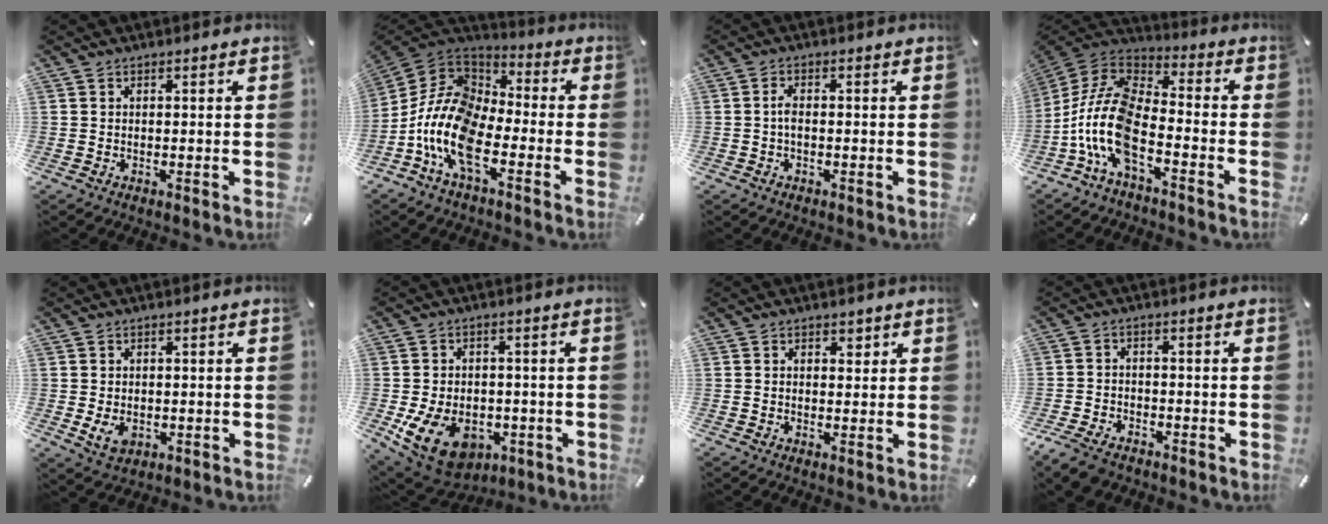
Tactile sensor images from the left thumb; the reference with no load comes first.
{"total": 14.7, "force": [-7.6, 7.5, 10.1], "torque": [-0.233, 0.012, -0.147]}
{"total": 2.2, "force": [-0.4, 0.9, 2.0], "torque": [-0.046, 0.000, -0.011]}
{"total": 15.3, "force": [-6.8, 7.2, 11.7], "torque": [-0.269, -0.002, -0.130]}
{"total": 3.9, "force": [-0.5, 3.0, 2.4], "torque": [-0.039, -0.006, -0.013]}
{"total": 12.7, "force": [-4.2, 9.3, 7.5], "torque": [-0.152, 0.020, -0.069]}
{"total": 1.9, "force": [0.9, 1.5, 0.6], "torque": [0.010, -0.005, 0.009]}
{"total": 5.0, "force": [-3.7, 3.0, 1.7], "torque": [-0.043, 0.017, -0.073]}